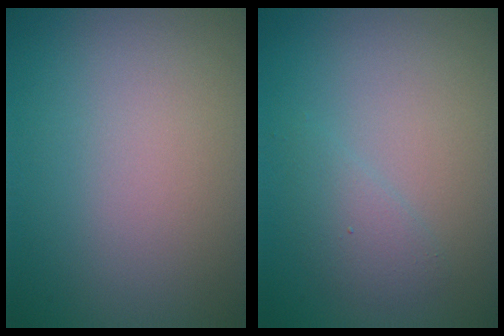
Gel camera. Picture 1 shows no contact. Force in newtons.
{"total": 1.7, "press": 1.7, "slide": 0.2}